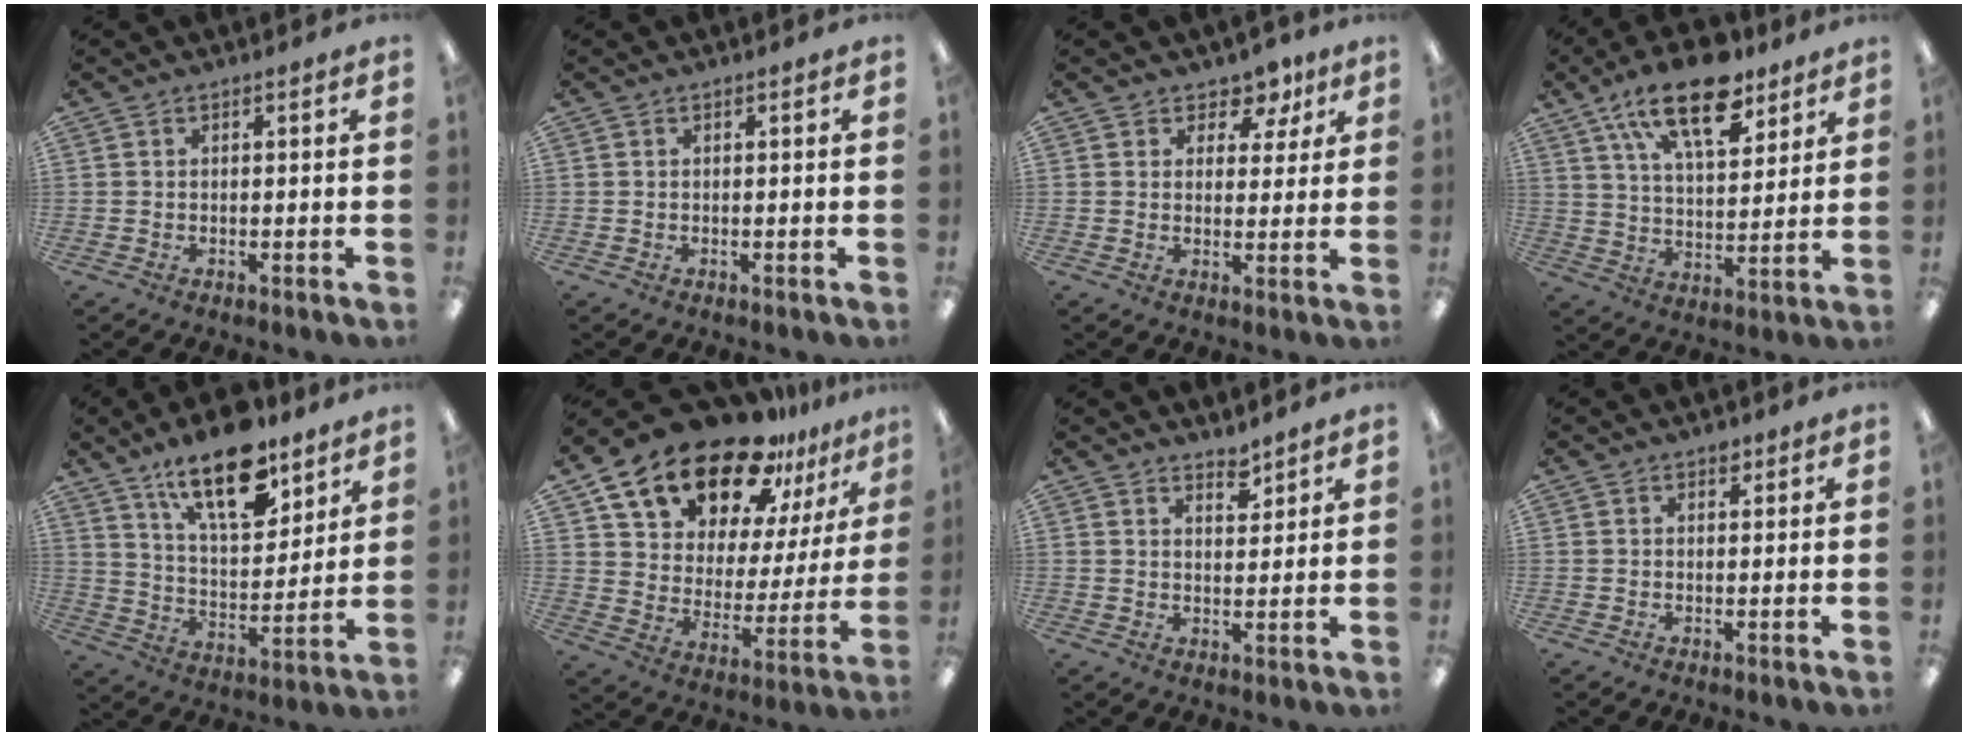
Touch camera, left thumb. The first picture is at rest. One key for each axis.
{"total": 0.0}
{"total": 5.4, "fx": 3.5, "fy": 3.9, "fz": 1.5, "tx": -0.017, "ty": -0.016, "tz": 0.059}
{"total": 18.4, "fx": 11.8, "fy": 8.2, "fz": 11.5, "tx": -0.188, "ty": -0.048, "tz": 0.200}
{"total": 17.8, "fx": 12.5, "fy": 7.4, "fz": 10.4, "tx": -0.165, "ty": -0.067, "tz": 0.212}
{"total": 21.9, "fx": 17.2, "fy": 10.0, "fz": 9.0, "tx": -0.167, "ty": -0.115, "tz": 0.310}
{"total": 3.6, "fx": 3.3, "fy": 1.1, "fz": 0.7, "tx": -0.002, "ty": -0.025, "tz": 0.059}
{"total": 1.5, "fx": 1.1, "fy": 0.8, "fz": 0.6, "tx": -0.004, "ty": -0.003, "tz": 0.018}